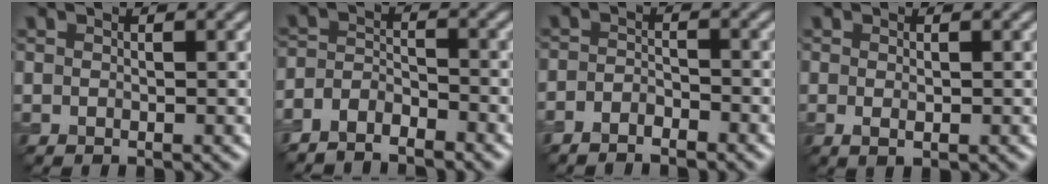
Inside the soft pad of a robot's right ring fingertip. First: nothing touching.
{"total": 3.3, "force": [-3.1, 0.9, 0.6], "torque": [-0.008, -0.003, -0.066]}
{"total": 1.9, "force": [-1.8, 0.3, 0.2], "torque": [-0.002, -0.002, -0.042]}
{"total": 0.9, "force": [0.0, 0.3, 0.9], "torque": [-0.016, -0.003, 0.000]}